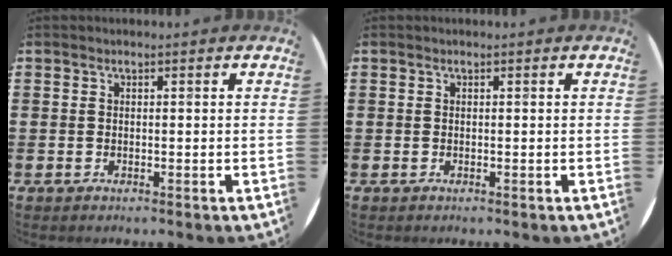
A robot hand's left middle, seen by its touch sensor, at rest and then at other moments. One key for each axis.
{"total": 0.0}